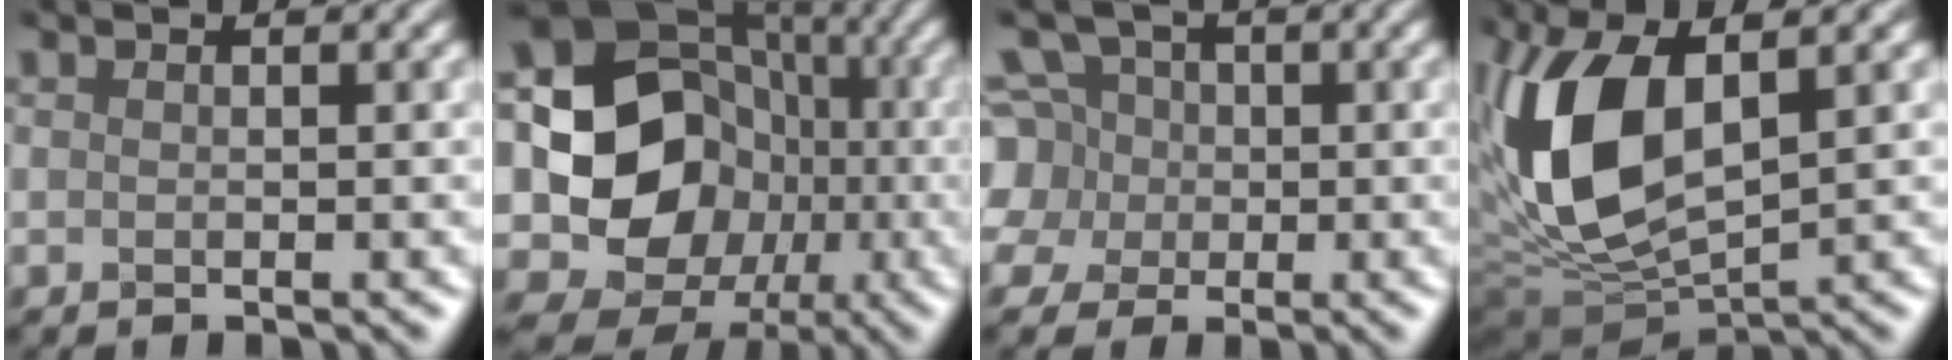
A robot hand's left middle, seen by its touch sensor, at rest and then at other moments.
{"total": 13.7, "force": [-1.4, 12.2, 5.9], "torque": [-0.124, -0.009, -0.007]}
{"total": 5.5, "force": [-0.2, 5.4, 1.0], "torque": [-0.060, 0.025, -0.018]}
{"total": 9.8, "force": [0.7, 4.7, 8.6], "torque": [-0.225, -0.005, 0.032]}